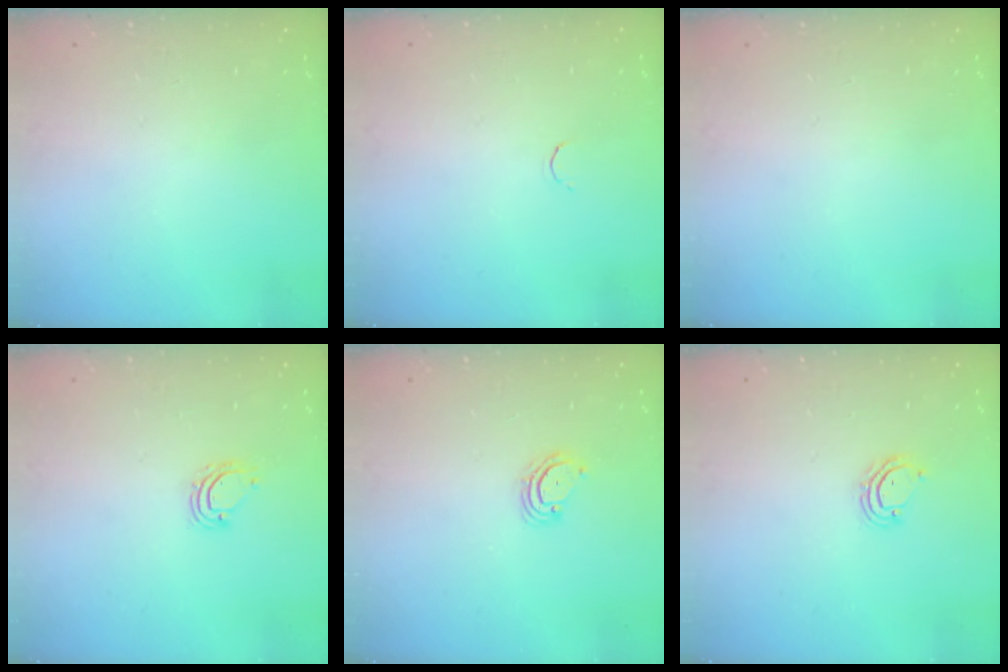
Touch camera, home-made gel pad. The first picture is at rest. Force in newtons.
{"total": 1.8, "press": 1.7, "slide": 0.4}
{"total": 0.0}
{"total": 4.9, "press": 4.9, "slide": 0.4}
{"total": 4.7, "press": 4.6, "slide": 0.4}
{"total": 4.6, "press": 4.6, "slide": 0.3}